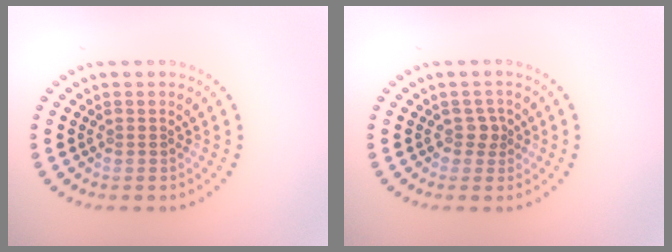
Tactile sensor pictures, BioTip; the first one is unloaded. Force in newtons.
{"total": 1.3, "press": 1.0, "slide": 0.8}